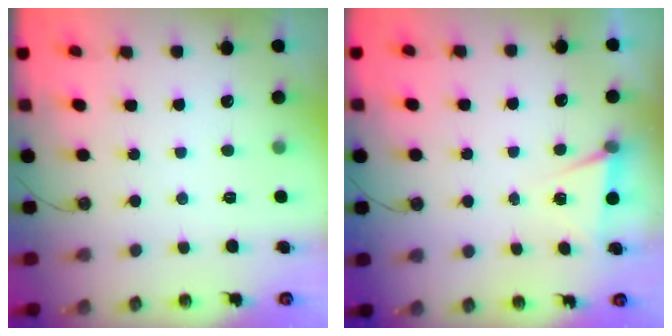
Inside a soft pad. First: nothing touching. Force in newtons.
{"total": 4.9, "press": 1.9, "slide": 4.5}